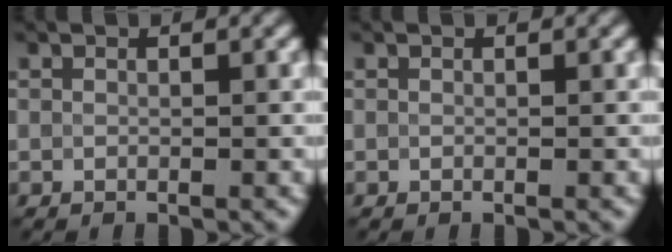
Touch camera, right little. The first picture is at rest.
{"total": 0.0}